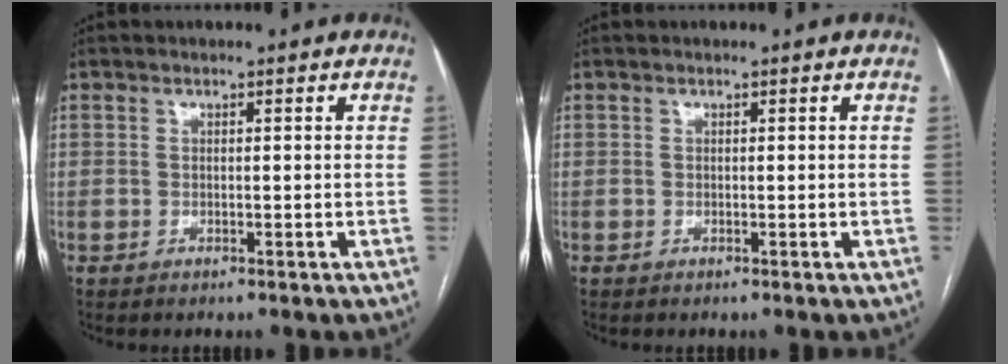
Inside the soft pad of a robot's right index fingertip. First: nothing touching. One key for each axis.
{"total": 0.0}